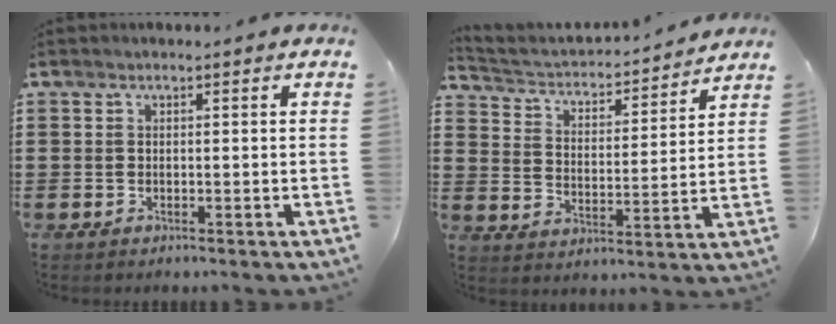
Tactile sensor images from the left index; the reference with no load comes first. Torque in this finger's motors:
{"motor_torque": [0.68, 0.65, 0.02, 0.03]}